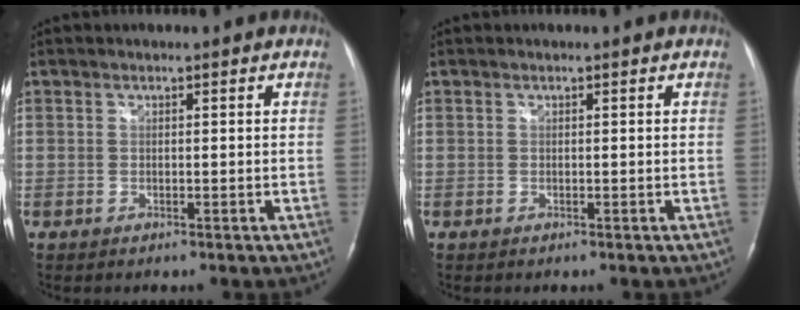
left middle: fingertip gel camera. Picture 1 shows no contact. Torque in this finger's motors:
{"motor_torque": [-0.01, 0.01, -0.03, 0.00]}